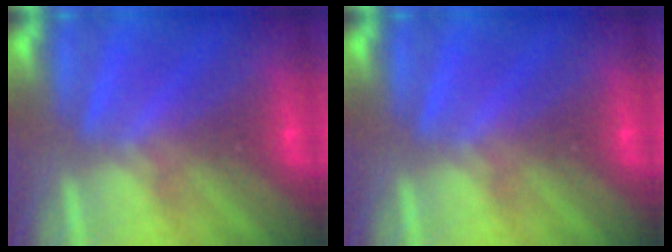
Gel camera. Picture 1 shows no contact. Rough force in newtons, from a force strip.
{"total": 0.0}